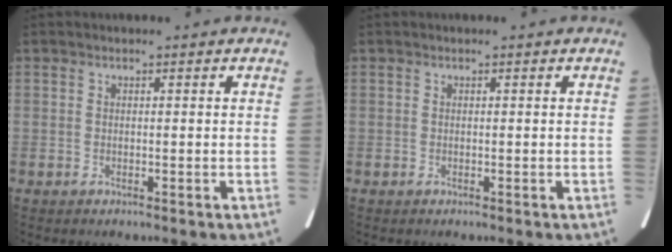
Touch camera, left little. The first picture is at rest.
{"total": 0.0}